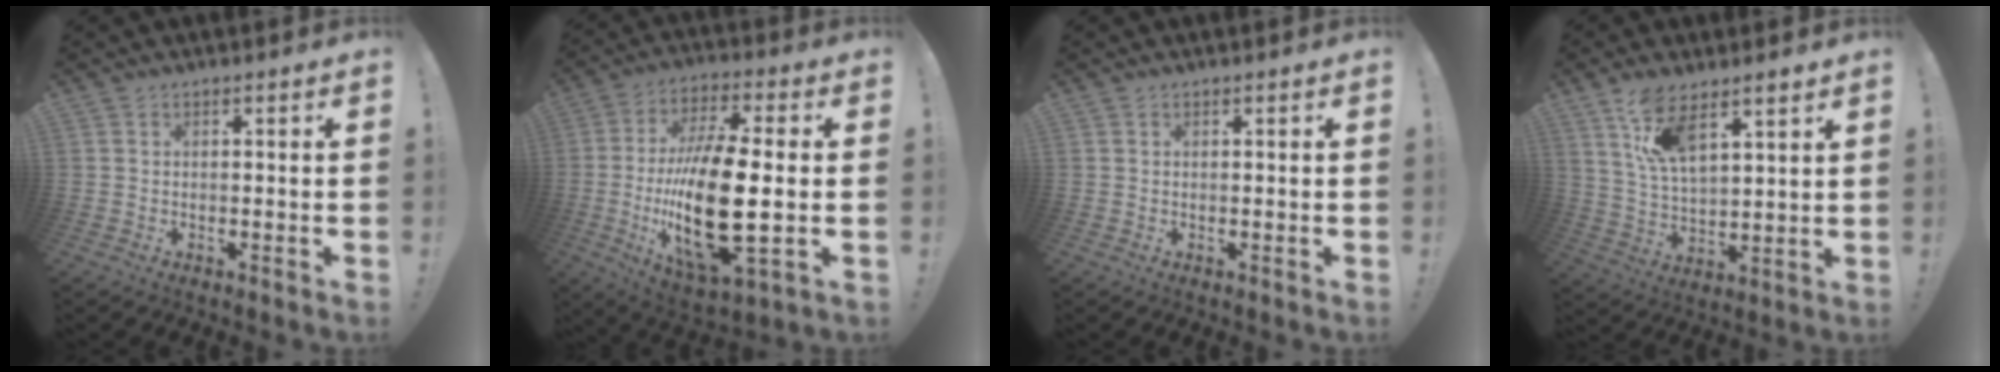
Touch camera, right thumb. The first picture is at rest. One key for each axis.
{"total": 23.7, "fx": -2.5, "fy": 8.3, "fz": 22.1, "tx": -0.442, "ty": -0.007, "tz": -0.040}
{"total": 0.0}
{"total": 10.7, "fx": 7.5, "fy": 4.0, "fz": 6.5, "tx": -0.125, "ty": -0.030, "tz": 0.139}